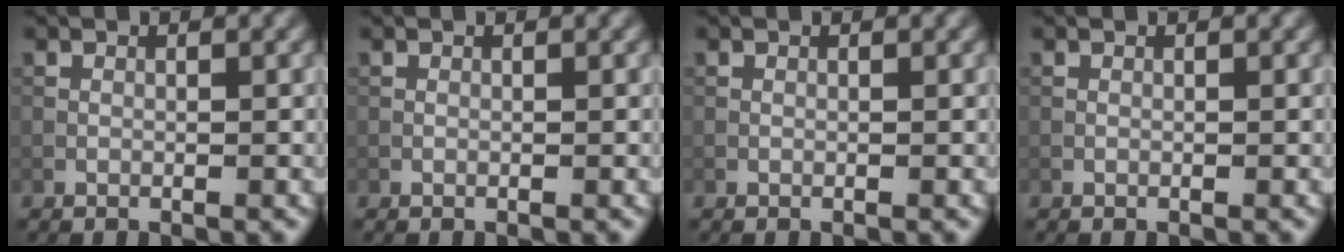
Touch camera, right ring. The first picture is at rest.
{"total": 0.0}
{"total": 0.0}
{"total": 0.0}